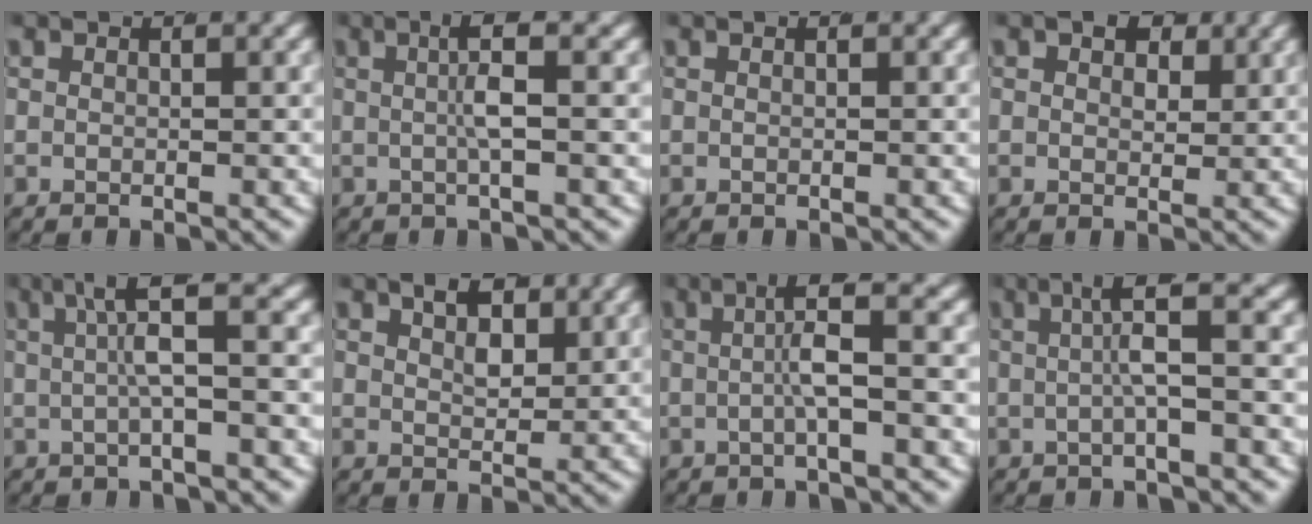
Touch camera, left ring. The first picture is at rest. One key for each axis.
{"total": 3.0, "fx": 0.5, "fy": -0.5, "fz": 2.9, "tx": -0.048, "ty": 0.006, "tz": 0.008}
{"total": 0.0}
{"total": 2.1, "fx": 1.0, "fy": 1.4, "fz": 1.3, "tx": -0.021, "ty": -0.015, "tz": 0.023}
{"total": 4.1, "fx": 1.2, "fy": -0.2, "fz": 4.0, "tx": -0.060, "ty": 0.014, "tz": 0.015}
{"total": 3.7, "fx": 2.1, "fy": 1.8, "fz": 2.4, "tx": -0.029, "ty": -0.009, "tz": 0.038}
{"total": 3.4, "fx": 0.1, "fy": -0.6, "fz": 3.4, "tx": -0.050, "ty": 0.014, "tz": -0.001}
{"total": 3.8, "fx": 0.8, "fy": -0.4, "fz": 3.7, "tx": -0.052, "ty": 0.015, "tz": 0.009}